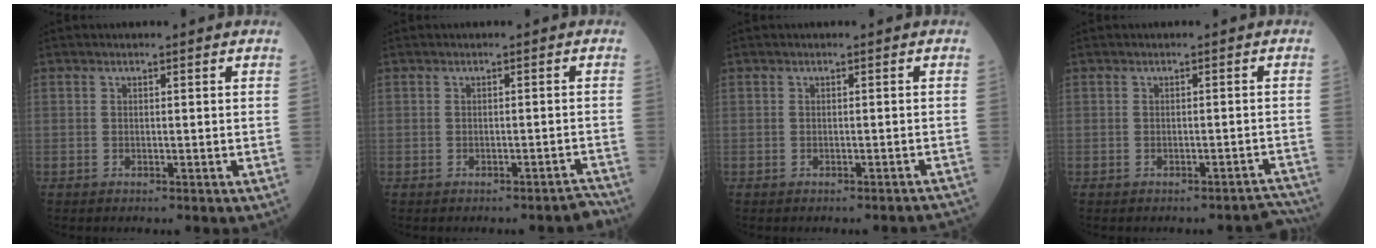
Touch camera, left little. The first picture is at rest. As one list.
[{"total": 2.0, "force": [-2.0, 0.1, 0.2], "torque": [0.011, 0.007, -0.020]}, {"total": 3.2, "force": [-3.1, 0.4, 0.6], "torque": [-0.001, -0.006, -0.031]}, {"total": 3.3, "force": [-3.3, 0.5, -0.1], "torque": [0.022, 0.019, -0.032]}]